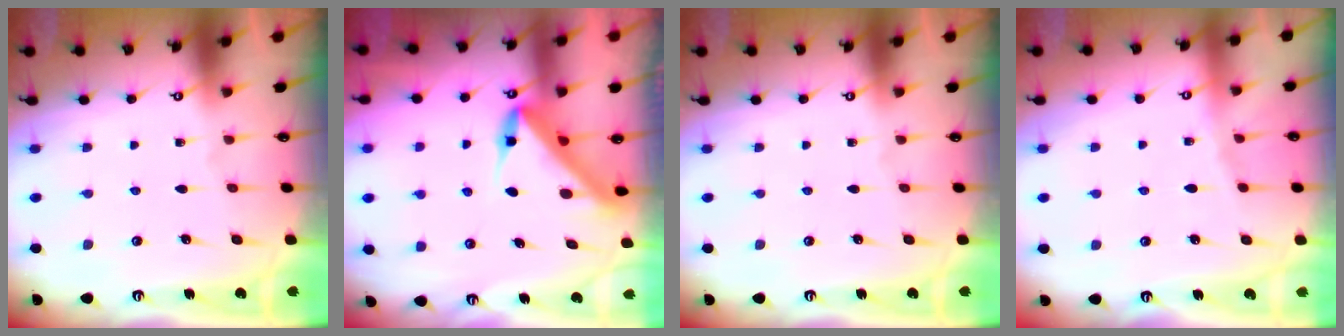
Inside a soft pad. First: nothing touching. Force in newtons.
{"total": 6.4, "press": 6.4, "slide": 0.3}
{"total": 0.0}
{"total": 4.1, "press": 4.1, "slide": 0.6}